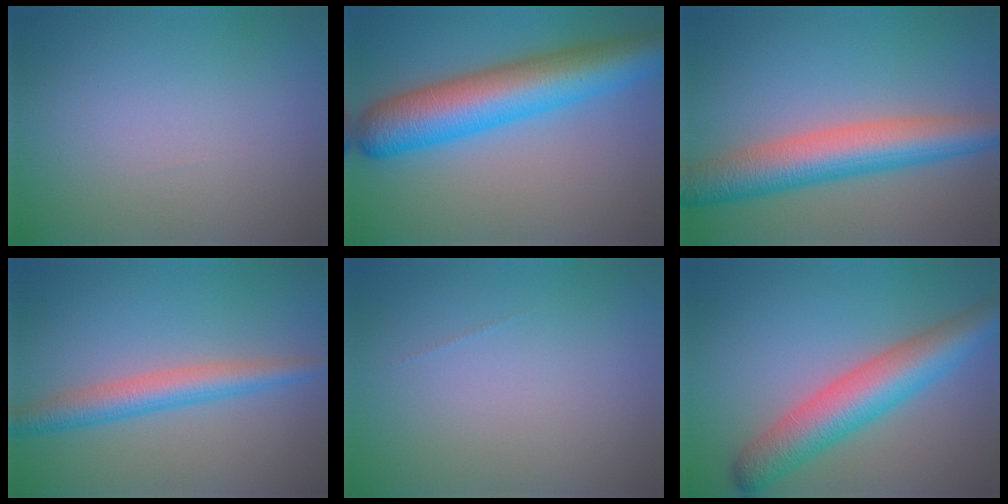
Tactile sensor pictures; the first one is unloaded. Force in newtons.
{"total": 9.8, "press": 9.8, "slide": 0.3}
{"total": 7.2, "press": 7.2, "slide": 0.1}
{"total": 3.8, "press": 3.8, "slide": 0.1}
{"total": 0.0}
{"total": 7.3, "press": 7.2, "slide": 0.3}